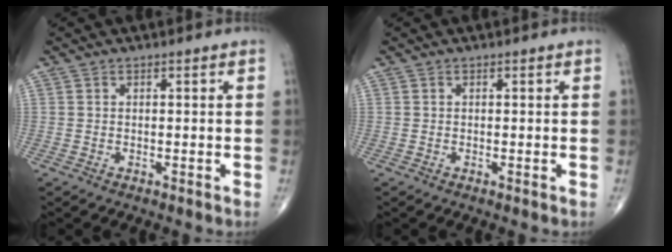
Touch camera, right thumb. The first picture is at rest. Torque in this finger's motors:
{"motor_torque": [1.26, 0.31, -0.08, -0.16, 0.02]}